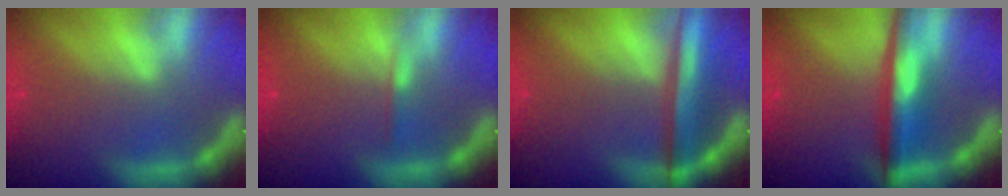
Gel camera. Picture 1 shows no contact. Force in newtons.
{"total": 0.9}
{"total": 5.5}
{"total": 5.5}